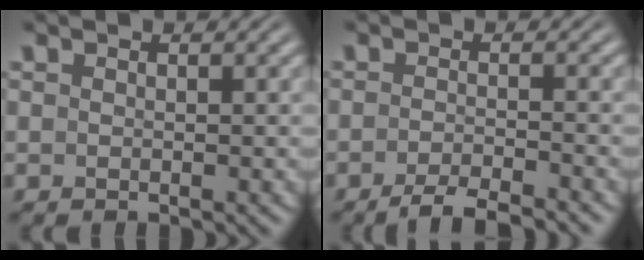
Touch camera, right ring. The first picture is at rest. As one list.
[{"total": 3.4, "force": [-3.2, 0.2, 1.3], "torque": [-0.024, -0.004, -0.052]}]